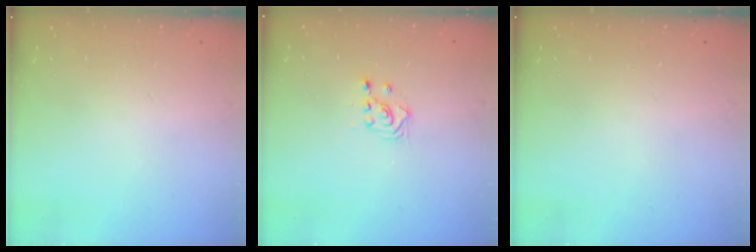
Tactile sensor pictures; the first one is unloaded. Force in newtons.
{"total": 2.9, "press": 2.9, "slide": 0.2}
{"total": 0.0}